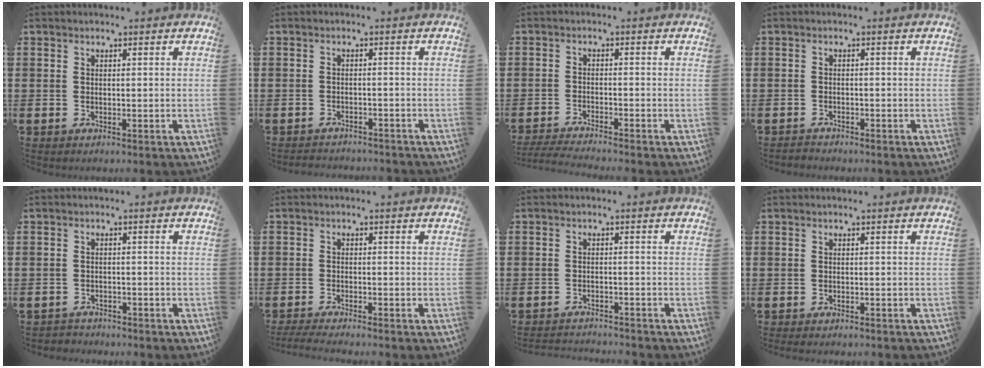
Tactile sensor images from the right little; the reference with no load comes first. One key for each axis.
{"total": 1.5, "fx": -1.4, "fy": 0.0, "fz": -0.2, "tx": -0.002, "ty": 0.003, "tz": -0.032}
{"total": 1.8, "fx": -1.6, "fy": -0.3, "fz": 0.8, "tx": -0.011, "ty": 0.003, "tz": -0.031}
{"total": 0.0}
{"total": 0.7, "fx": -0.6, "fy": 0.2, "fz": -0.2, "tx": 0.001, "ty": 0.007, "tz": -0.016}
{"total": 1.3, "fx": -0.9, "fy": -0.1, "fz": 0.9, "tx": -0.013, "ty": 0.004, "tz": -0.017}
{"total": 1.8, "fx": -1.8, "fy": -0.1, "fz": -0.2, "tx": -0.002, "ty": 0.003, "tz": -0.039}
{"total": 0.0}